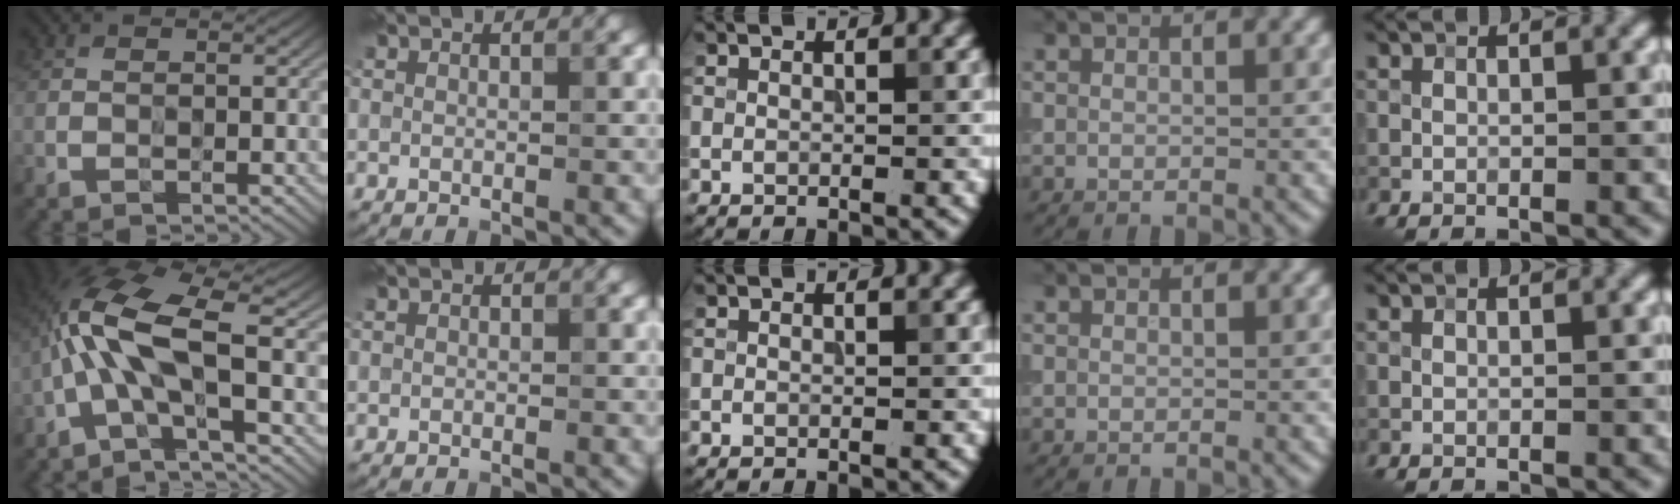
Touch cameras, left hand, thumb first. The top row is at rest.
{"thumb": {"total": 10.3, "force": [-0.7, 3.4, 9.7], "torque": [-0.198, 0.008, -0.029]}, "index": {"total": 0.7, "force": [-0.5, 0.0, -0.4], "torque": [0.006, -0.004, -0.004]}}